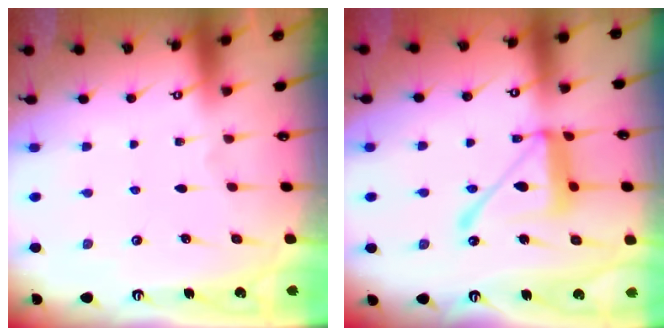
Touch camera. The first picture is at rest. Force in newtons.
{"total": 18.8, "press": 18.8, "slide": 1.7}